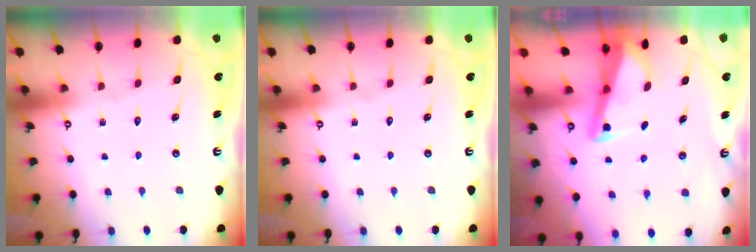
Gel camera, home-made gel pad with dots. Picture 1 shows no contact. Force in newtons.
{"total": 0.0}
{"total": 3.0, "press": 2.9, "slide": 0.3}